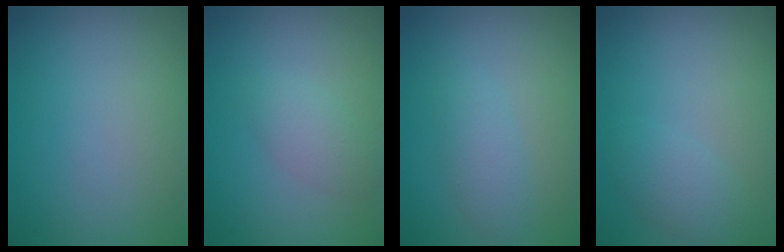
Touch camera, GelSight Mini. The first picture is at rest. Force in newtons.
{"total": 1.8, "press": 1.8, "slide": 0.1}
{"total": 2.0, "press": 2.0, "slide": 0.1}
{"total": 2.1, "press": 2.1, "slide": 0.0}